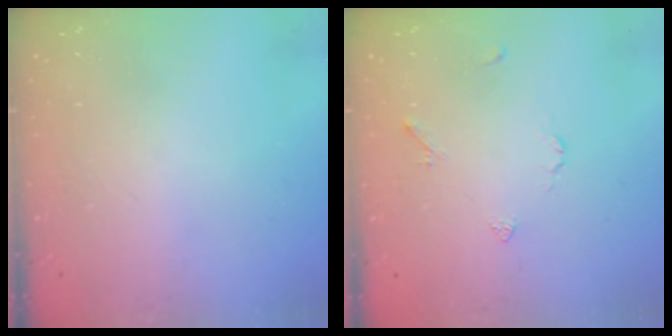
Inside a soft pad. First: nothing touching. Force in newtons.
{"total": 2.7, "press": 2.7, "slide": 0.5}